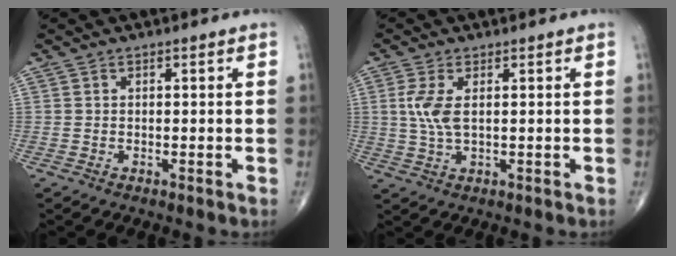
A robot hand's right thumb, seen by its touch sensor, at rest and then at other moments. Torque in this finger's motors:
{"motor_torque": [0.18, 1.63, 0.25, -0.16, 0.27]}